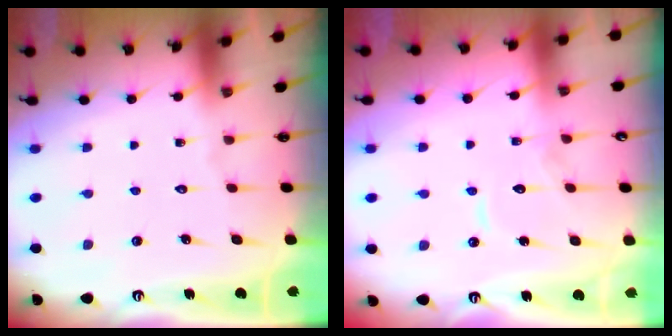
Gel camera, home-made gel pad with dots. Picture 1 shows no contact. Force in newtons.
{"total": 8.4, "press": 8.4, "slide": 0.6}